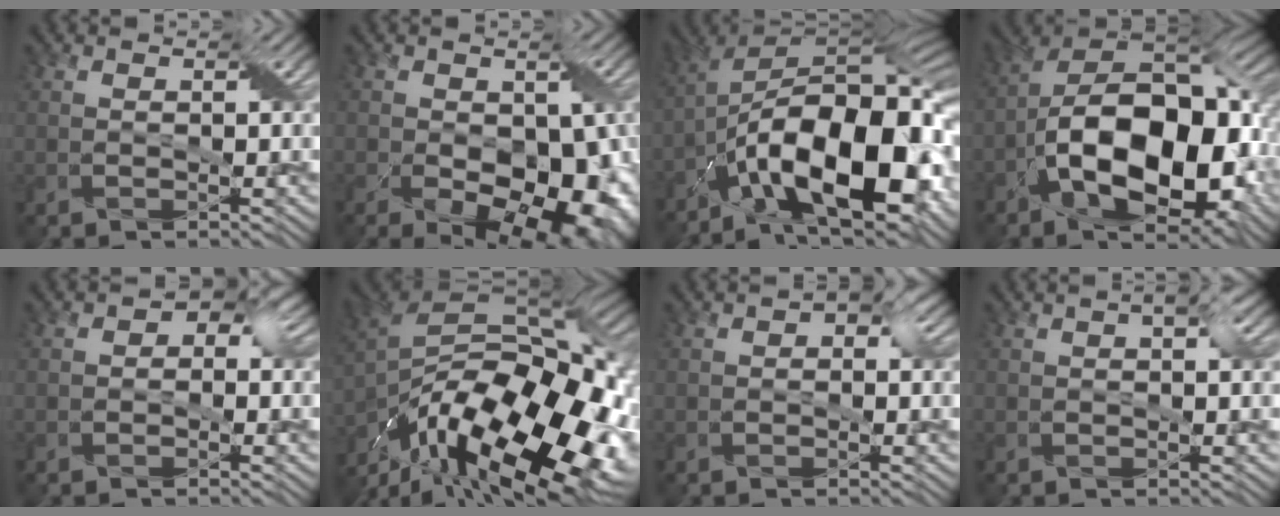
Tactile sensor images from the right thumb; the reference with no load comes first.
{"total": 14.3, "force": [-4.6, 8.7, 10.4], "torque": [-0.137, -0.030, -0.048]}
{"total": 20.6, "force": [-7.7, 8.9, 16.9], "torque": [-0.280, -0.002, -0.130]}
{"total": 18.7, "force": [-4.5, 10.0, 15.1], "torque": [-0.259, -0.008, -0.090]}
{"total": 3.1, "force": [0.0, 2.3, 2.1], "torque": [-0.025, -0.002, -0.006]}
{"total": 20.1, "force": [-10.3, 8.3, 15.1], "torque": [-0.292, -0.024, -0.158]}
{"total": 2.4, "force": [0.3, 1.5, 1.8], "torque": [-0.025, 0.001, -0.003]}
{"total": 2.3, "force": [0.7, 0.9, 2.0], "torque": [-0.033, 0.007, 0.007]}